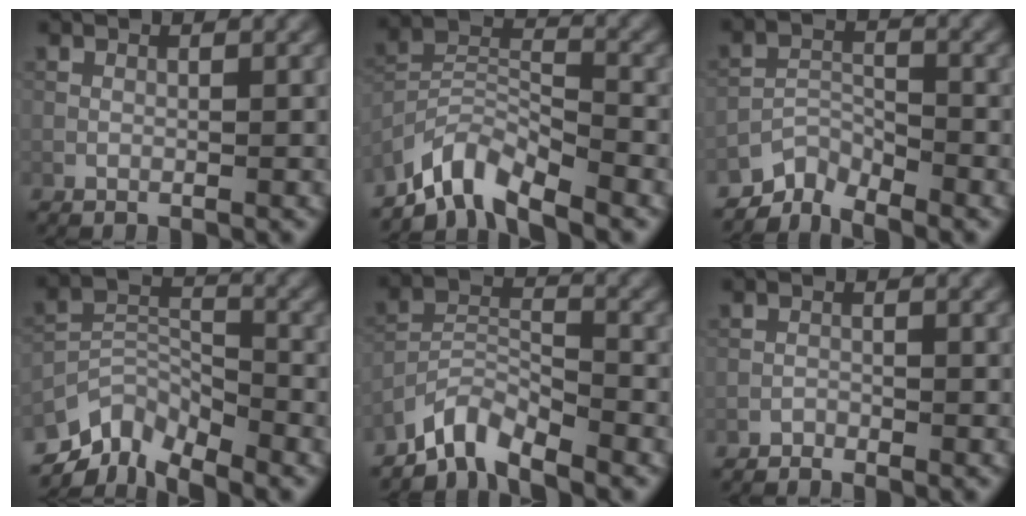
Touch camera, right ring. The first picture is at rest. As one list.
[{"total": 5.8, "force": [-5.1, 1.4, 2.4], "torque": [-0.039, -0.002, -0.108]}, {"total": 3.2, "force": [-3.0, 0.9, 0.6], "torque": [-0.009, 0.000, -0.067]}, {"total": 7.0, "force": [-5.6, 2.9, 2.9], "torque": [-0.048, -0.007, -0.112]}, {"total": 4.2, "force": [-3.8, 1.1, 1.6], "torque": [-0.026, 0.002, -0.084]}, {"total": 0.8, "force": [-0.8, 0.1, 0.0], "torque": [-0.004, 0.002, -0.018]}]